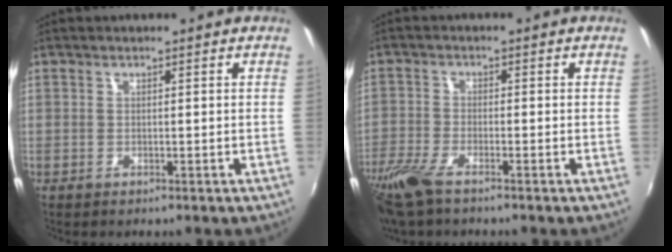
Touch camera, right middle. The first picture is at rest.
{"total": 8.1, "force": [-6.0, 2.0, 5.1], "torque": [-0.132, -0.027, -0.122]}